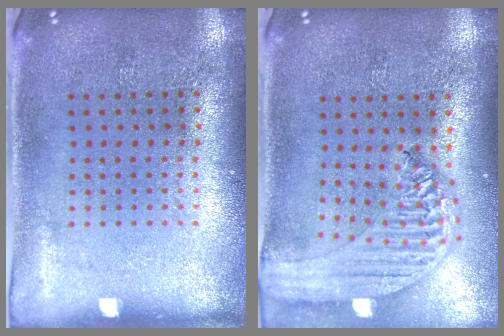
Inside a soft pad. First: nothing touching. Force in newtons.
{"total": 2.2, "press": 2.0, "slide": 0.9}